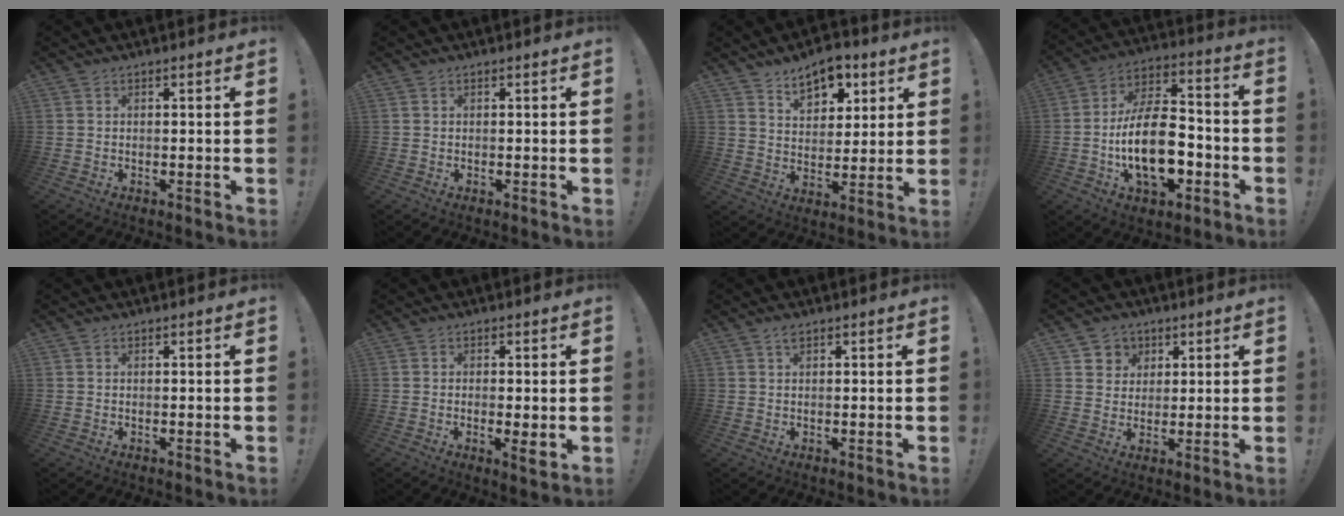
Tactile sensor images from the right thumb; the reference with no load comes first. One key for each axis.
{"total": 0.0}
{"total": 10.1, "fx": 6.9, "fy": 5.8, "fz": 4.6, "tx": -0.061, "ty": -0.038, "tz": 0.129}
{"total": 19.7, "fx": -5.1, "fy": 10.7, "fz": 15.8, "tx": -0.301, "ty": 0.027, "tz": -0.084}
{"total": 0.0}
{"total": 3.8, "fx": -0.7, "fy": 0.6, "fz": 3.7, "tx": -0.049, "ty": -0.008, "tz": -0.011}
{"total": 1.3, "fx": 0.9, "fy": 0.4, "fz": 0.9, "tx": -0.011, "ty": -0.003, "tz": 0.014}
{"total": 5.9, "fx": 2.4, "fy": 5.3, "fz": 0.6, "tx": -0.003, "ty": -0.020, "tz": 0.045}